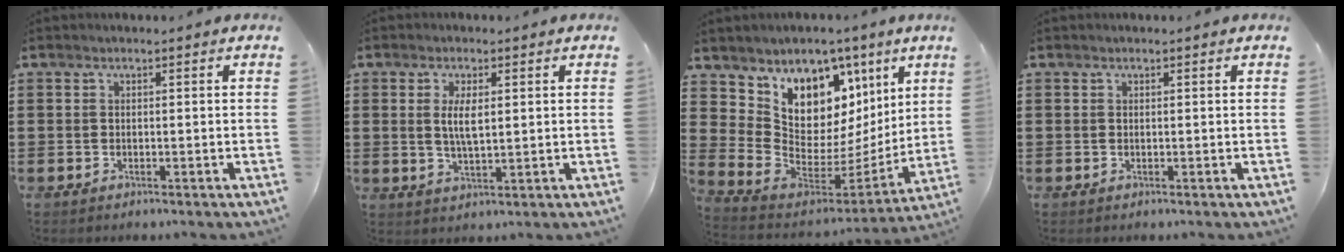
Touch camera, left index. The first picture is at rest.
{"total": 3.9, "force": [0.7, 1.3, 3.6], "torque": [-0.073, 0.006, 0.011]}
{"total": 8.1, "force": [5.2, 5.9, 2.0], "torque": [-0.059, -0.068, 0.099]}
{"total": 0.0}